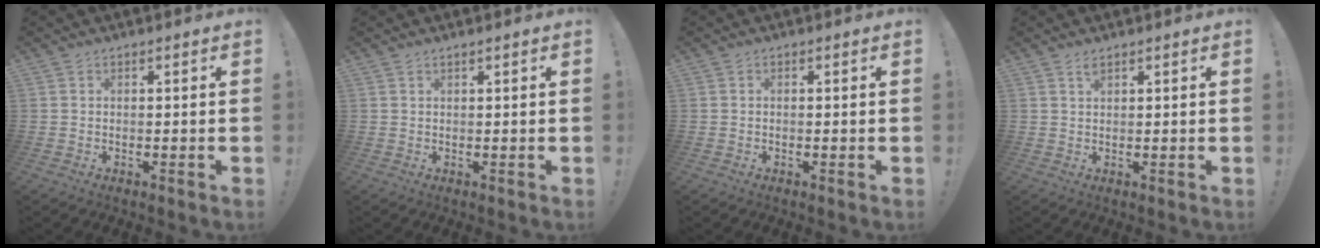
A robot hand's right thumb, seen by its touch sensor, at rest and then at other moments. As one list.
[{"total": 0.5, "force": [0.4, -0.2, 0.3], "torque": [-0.010, 0.002, 0.009]}, {"total": 0.0}, {"total": 1.5, "force": [1.2, 0.3, 0.8], "torque": [-0.004, -0.009, 0.020]}]